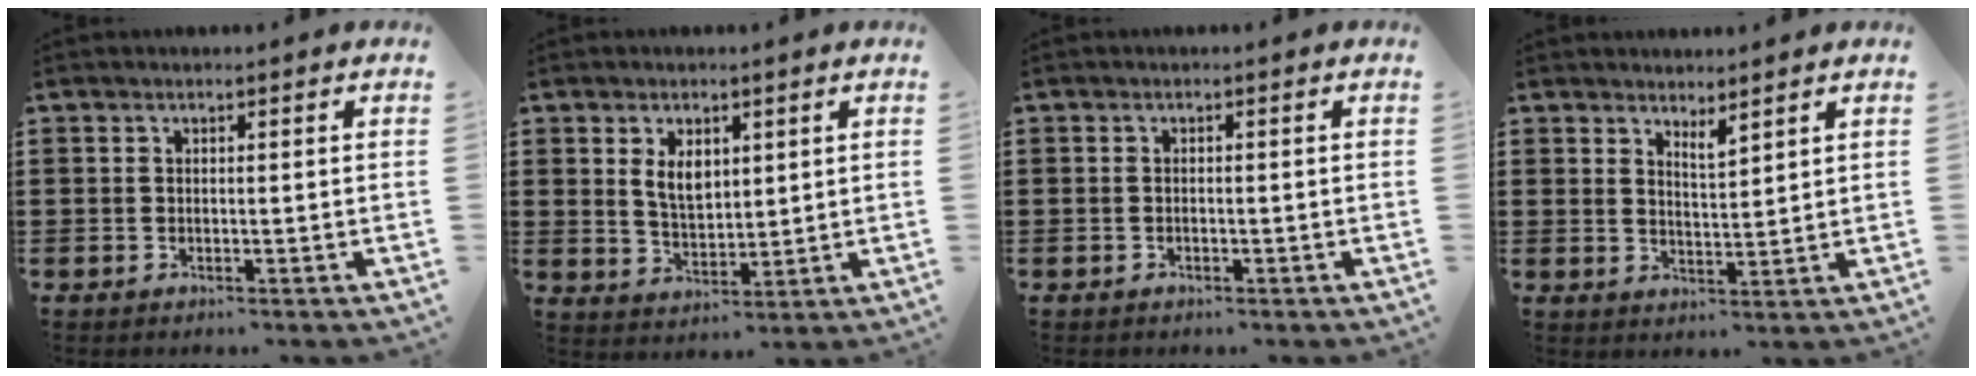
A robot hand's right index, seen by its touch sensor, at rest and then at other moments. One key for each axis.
{"total": 5.0, "fx": 1.7, "fy": 3.9, "fz": 2.7, "tx": -0.058, "ty": 0.009, "tz": 0.029}
{"total": 0.5, "fx": -0.4, "fy": 0.3, "fz": 0.1, "tx": -0.003, "ty": 0.001, "tz": -0.009}
{"total": 2.7, "fx": 2.6, "fy": 0.3, "fz": 0.7, "tx": -0.019, "ty": -0.001, "tz": 0.048}